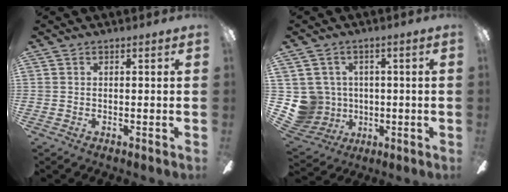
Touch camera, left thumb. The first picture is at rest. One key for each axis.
{"total": 8.3, "fx": -0.1, "fy": 8.2, "fz": 1.1, "tx": -0.065, "ty": 0.000, "tz": 0.009}